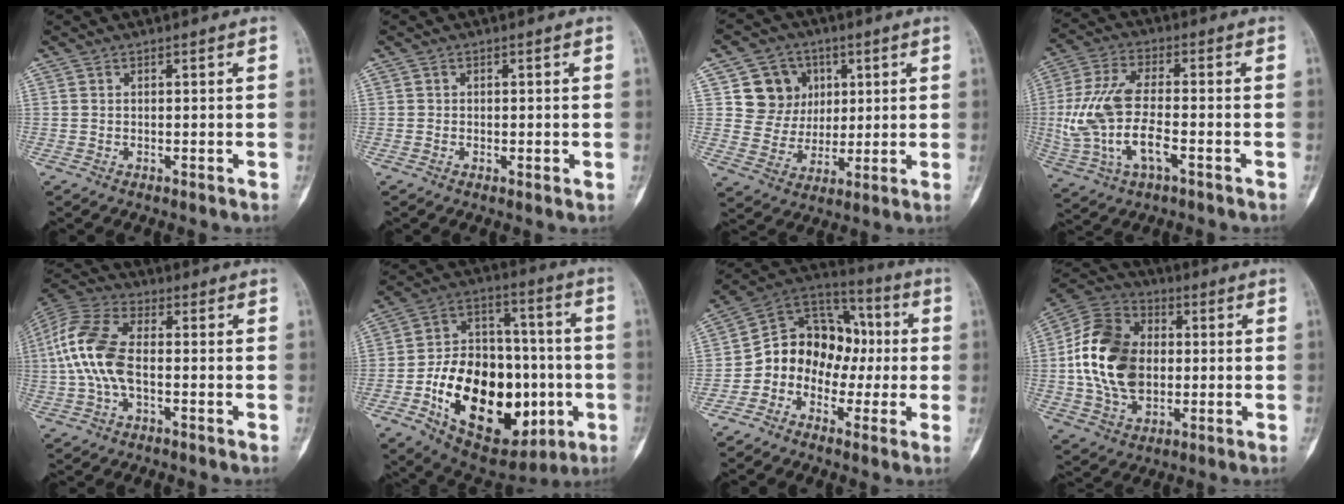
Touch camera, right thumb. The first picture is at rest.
{"total": 0.9, "force": [-0.1, 0.5, 0.7], "torque": [-0.010, 0.000, -0.005]}
{"total": 10.6, "force": [3.5, 9.7, 2.7], "torque": [-0.002, -0.005, 0.063]}
{"total": 14.8, "force": [-2.5, 6.8, 12.9], "torque": [-0.290, 0.019, -0.043]}
{"total": 12.6, "force": [-0.8, 6.4, 10.9], "torque": [-0.246, 0.031, -0.020]}
{"total": 29.4, "force": [-7.2, 17.8, 22.3], "torque": [-0.339, 0.027, -0.093]}
{"total": 13.9, "force": [-2.1, 11.4, 7.6], "torque": [-0.083, 0.063, -0.051]}
{"total": 18.6, "force": [0.1, 13.0, 13.2], "torque": [-0.230, 0.014, 0.000]}